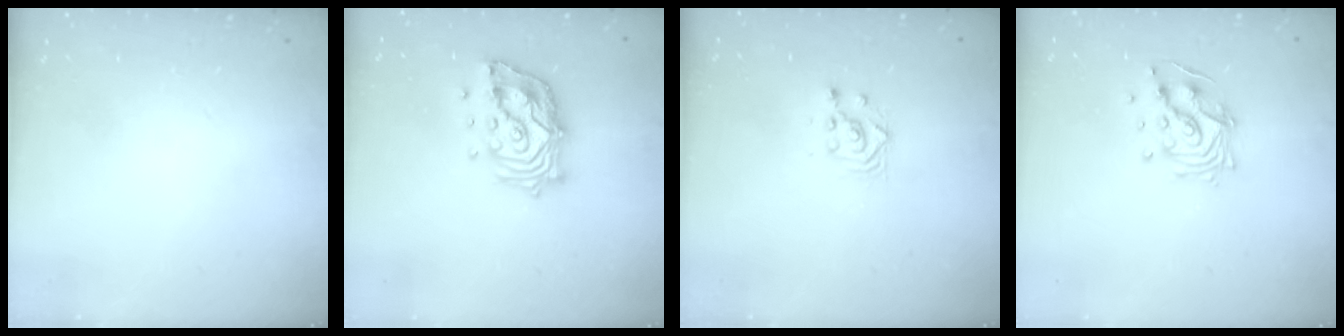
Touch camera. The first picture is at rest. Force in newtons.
{"total": 14.8, "press": 14.7, "slide": 1.9}
{"total": 3.0, "press": 3.0, "slide": 0.1}
{"total": 12.0, "press": 11.9, "slide": 1.2}